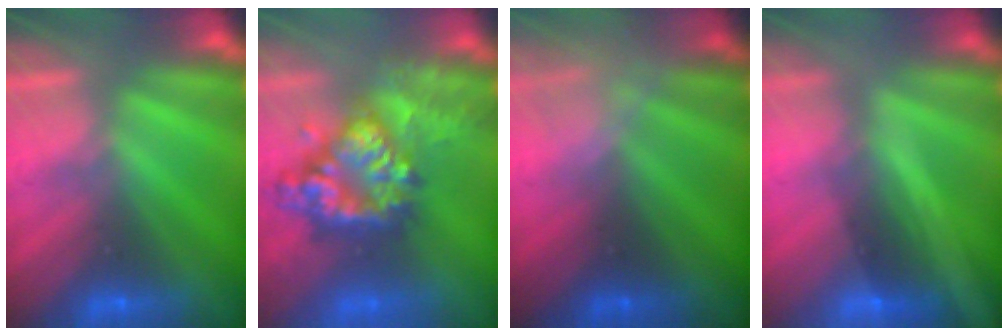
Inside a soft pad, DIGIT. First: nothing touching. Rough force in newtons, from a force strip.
{"total": 8.0}
{"total": 2.3}
{"total": 2.1}